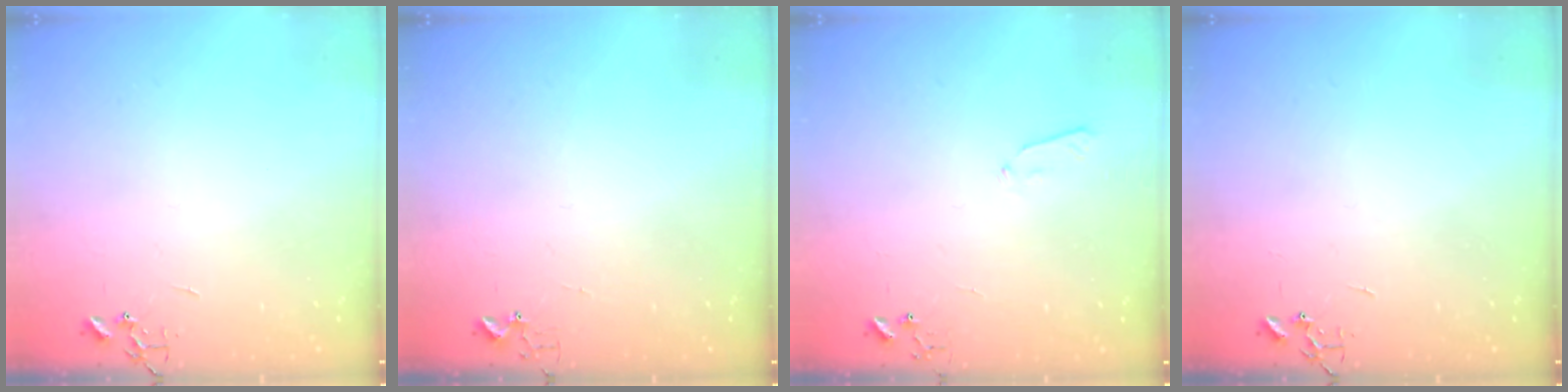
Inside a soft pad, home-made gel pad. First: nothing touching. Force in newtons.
{"total": 2.7, "press": 2.7, "slide": 0.3}
{"total": 3.8, "press": 3.8, "slide": 0.5}
{"total": 0.0}